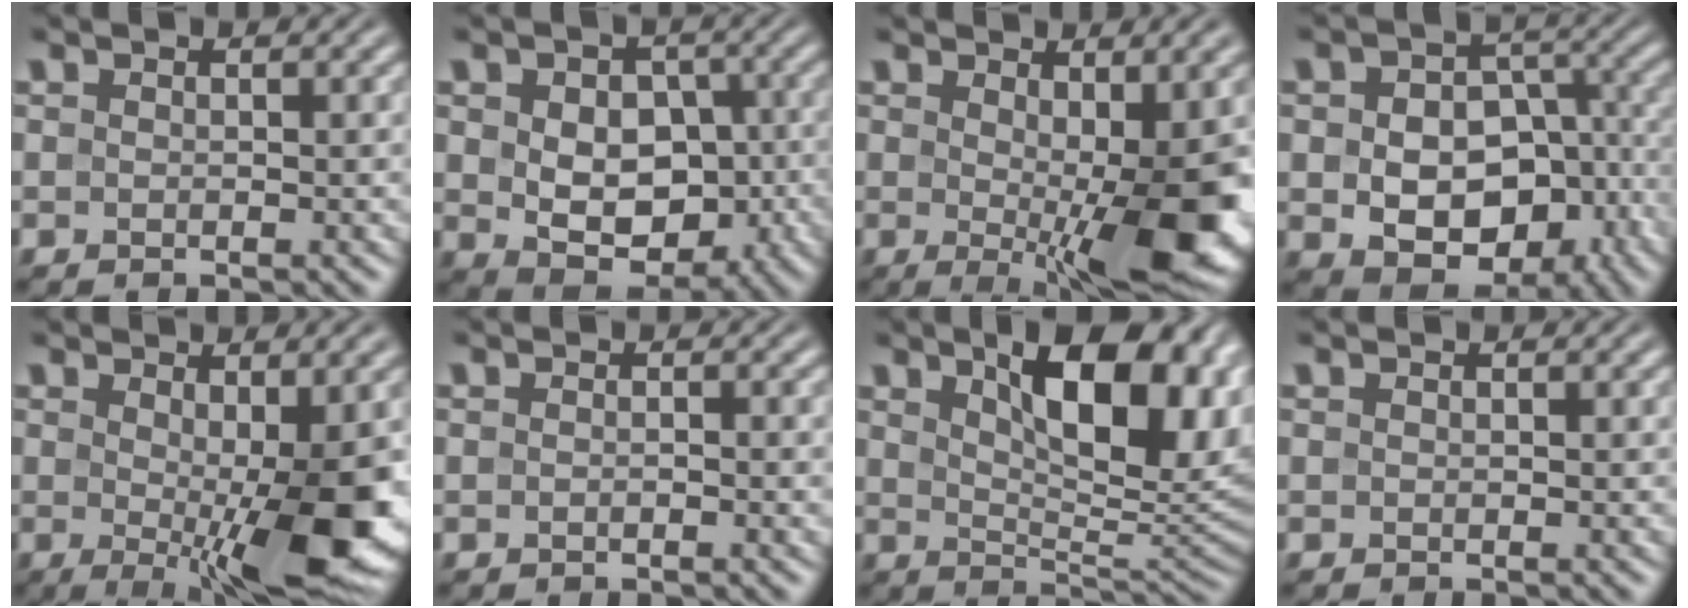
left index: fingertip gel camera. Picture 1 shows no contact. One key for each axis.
{"total": 8.5, "fx": -0.5, "fy": 5.9, "fz": 6.1, "tx": -0.076, "ty": -0.008, "tz": 0.000}
{"total": 10.3, "fx": -0.7, "fy": 3.3, "fz": 9.7, "tx": -0.137, "ty": -0.017, "tz": -0.006}
{"total": 12.2, "fx": -2.9, "fy": 8.4, "fz": 8.4, "tx": -0.111, "ty": -0.020, "tz": -0.035}
{"total": 10.4, "fx": -1.1, "fy": 3.0, "fz": 9.9, "tx": -0.144, "ty": -0.022, "tz": -0.009}
{"total": 1.6, "fx": -0.4, "fy": 0.4, "fz": 1.4, "tx": -0.018, "ty": -0.002, "tz": -0.011}
{"total": 11.3, "fx": 3.9, "fy": 4.7, "fz": 9.5, "tx": -0.134, "ty": 0.005, "tz": 0.059}
{"total": 0.0}